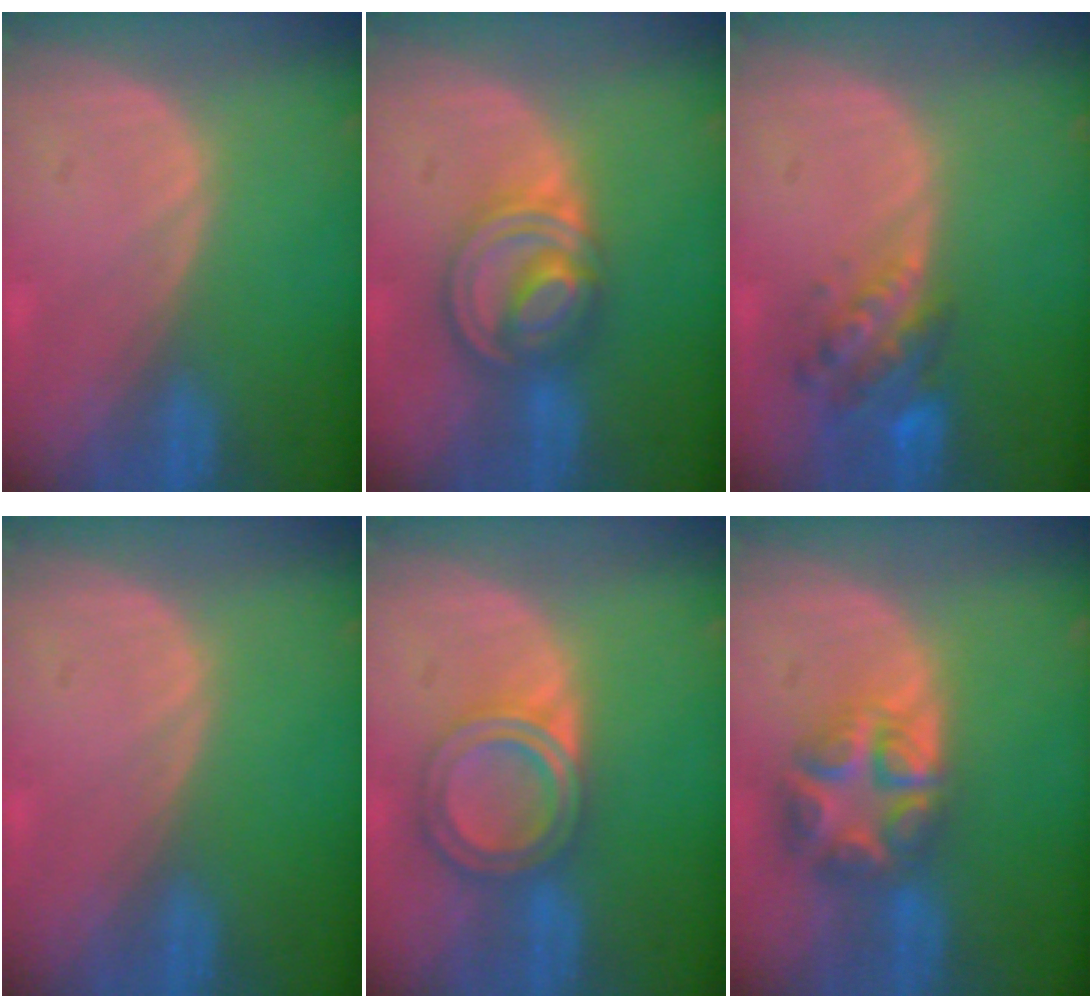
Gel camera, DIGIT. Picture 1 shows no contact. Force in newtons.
{"total": 7.9, "press": 6.8, "slide": 3.9}
{"total": 6.3, "press": 5.7, "slide": 2.5}
{"total": 0.0}
{"total": 6.7, "press": 5.9, "slide": 3.2}
{"total": 8.0, "press": 6.9, "slide": 4.0}